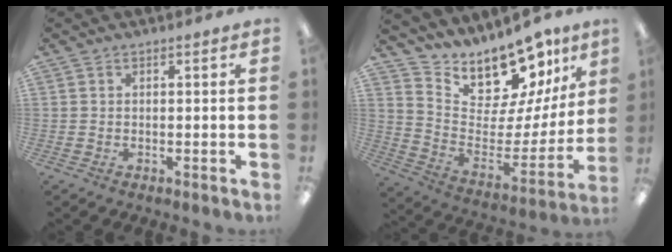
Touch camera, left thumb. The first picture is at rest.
{"total": 16.0, "force": [14.6, 5.6, 3.3], "torque": [-0.053, -0.138, 0.253]}